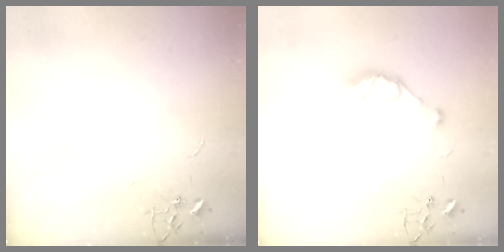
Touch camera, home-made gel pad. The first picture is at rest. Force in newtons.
{"total": 8.3, "press": 8.3, "slide": 0.5}